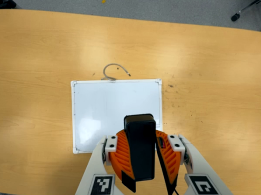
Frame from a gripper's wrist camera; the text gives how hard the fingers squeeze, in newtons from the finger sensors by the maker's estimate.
{"total": 10.9, "left": 10.6, "right": 11.3}